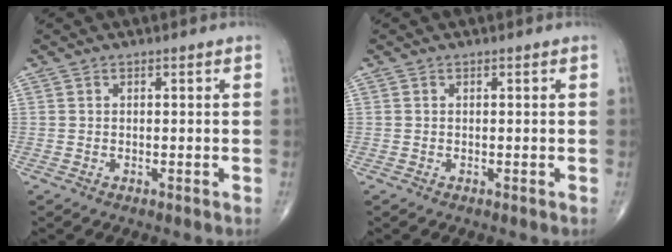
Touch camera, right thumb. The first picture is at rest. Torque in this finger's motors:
{"motor_torque": [0.11, -0.01, 0.19, -0.01, -0.06]}